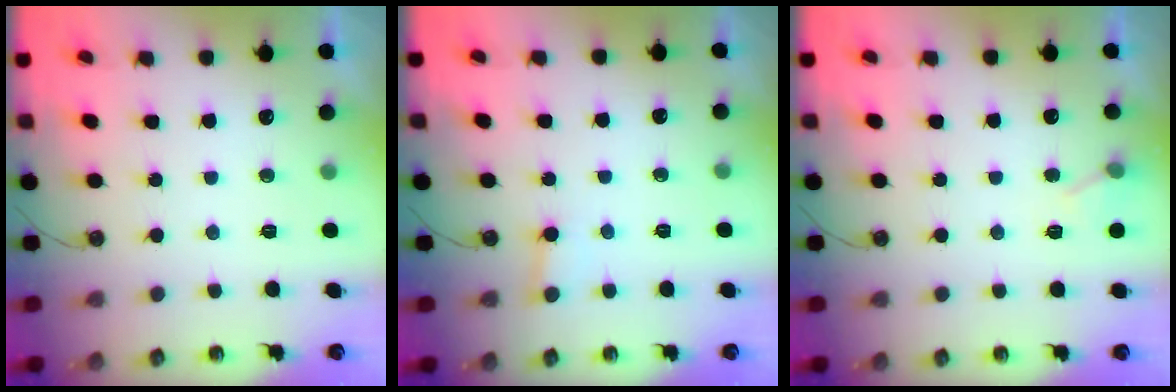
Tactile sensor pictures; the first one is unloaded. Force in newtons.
{"total": 2.2, "press": 2.2, "slide": 0.2}
{"total": 5.3, "press": 5.2, "slide": 0.5}